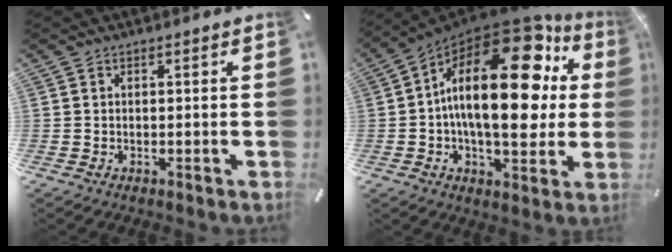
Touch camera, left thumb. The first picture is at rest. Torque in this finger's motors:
{"motor_torque": [2.49, 2.52, 1.80, -0.97, 0.94]}